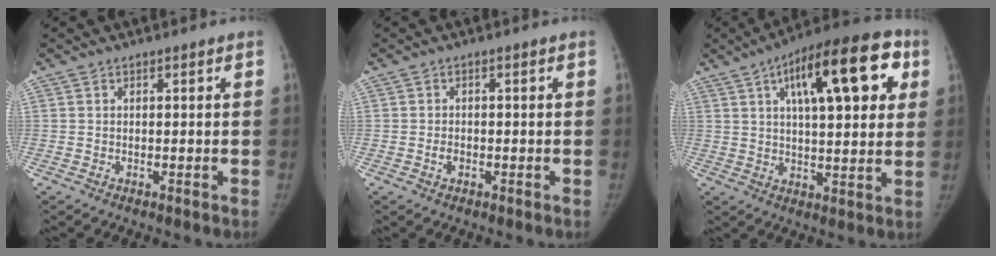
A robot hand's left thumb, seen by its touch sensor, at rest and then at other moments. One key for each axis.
{"total": 1.3, "fx": -0.7, "fy": 0.9, "fz": 0.6, "tx": -0.012, "ty": 0.004, "tz": -0.012}
{"total": 20.8, "fx": 7.8, "fy": 7.8, "fz": 17.7, "tx": -0.234, "ty": 0.010, "tz": 0.110}